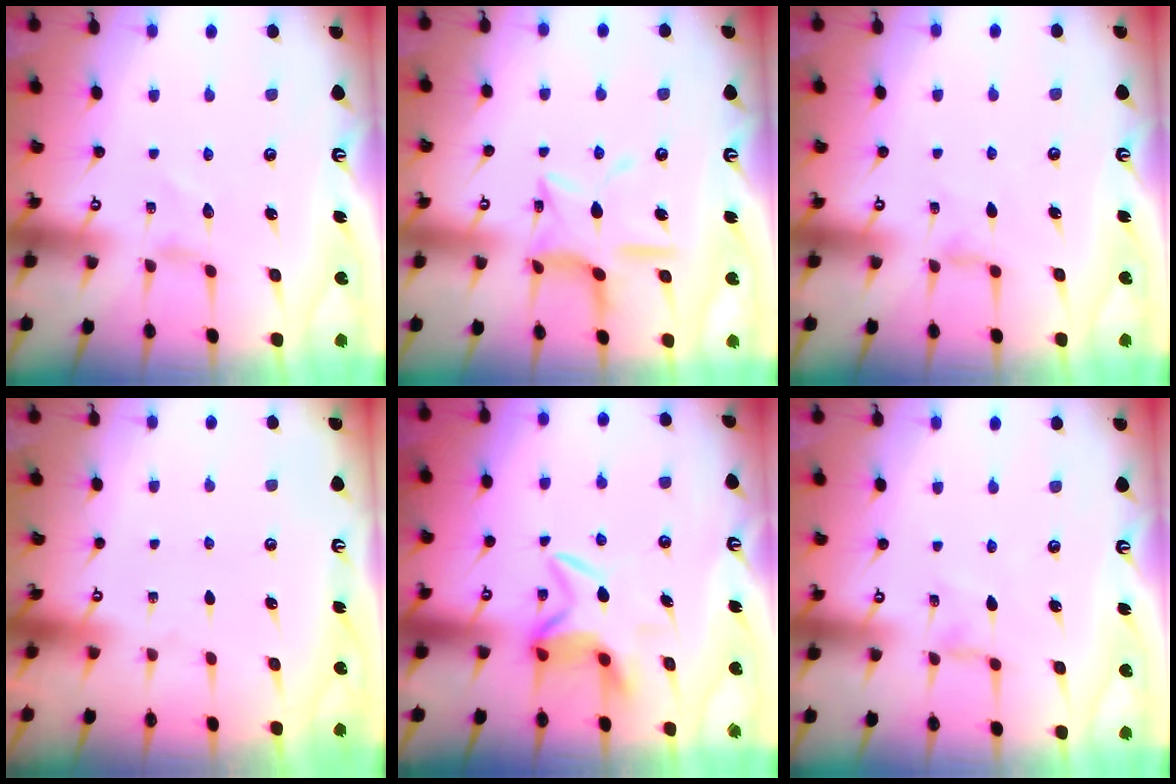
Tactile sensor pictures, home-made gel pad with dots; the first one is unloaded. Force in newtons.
{"total": 11.5, "press": 11.5, "slide": 0.8}
{"total": 2.3, "press": 2.3, "slide": 0.4}
{"total": 0.0}
{"total": 6.1, "press": 6.0, "slide": 1.0}
{"total": 0.0}